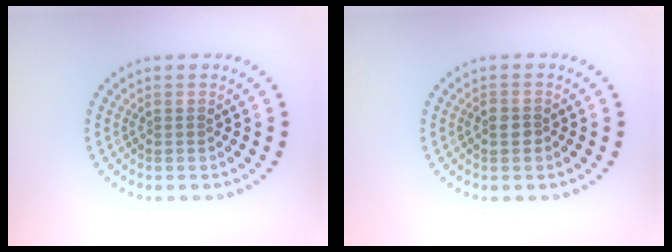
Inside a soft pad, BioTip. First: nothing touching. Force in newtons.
{"total": 1.4, "press": 1.3, "slide": 0.4}